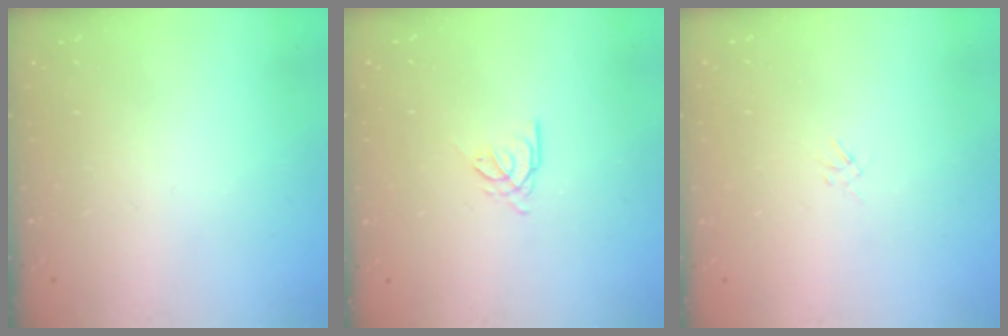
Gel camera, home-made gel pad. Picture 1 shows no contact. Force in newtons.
{"total": 0.9, "press": 0.8, "slide": 0.2}
{"total": 1.0, "press": 0.9, "slide": 0.4}